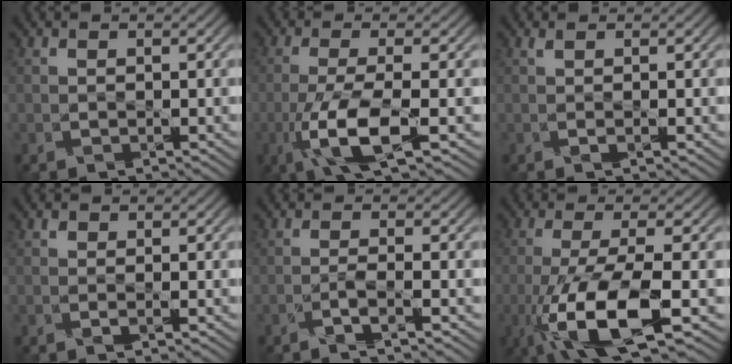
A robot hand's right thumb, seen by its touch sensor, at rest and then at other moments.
{"total": 7.6, "force": [-2.9, 1.4, 6.8], "torque": [-0.144, 0.004, -0.060]}
{"total": 0.7, "force": [0.1, -0.5, 0.5], "torque": [-0.014, 0.000, 0.004]}
{"total": 0.7, "force": [-0.1, 0.1, 0.7], "torque": [-0.014, 0.001, -0.004]}
{"total": 2.0, "force": [-1.2, -0.7, 1.4], "torque": [-0.035, 0.008, -0.027]}
{"total": 11.3, "force": [-4.7, 2.6, 10.0], "torque": [-0.210, -0.014, -0.084]}